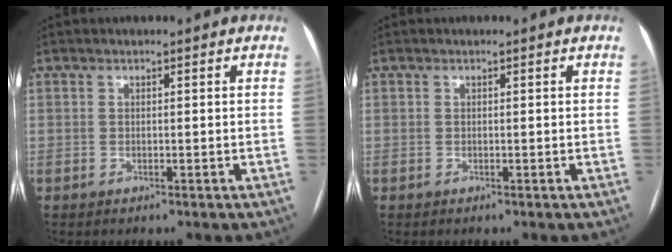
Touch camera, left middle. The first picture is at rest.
{"total": 0.0}